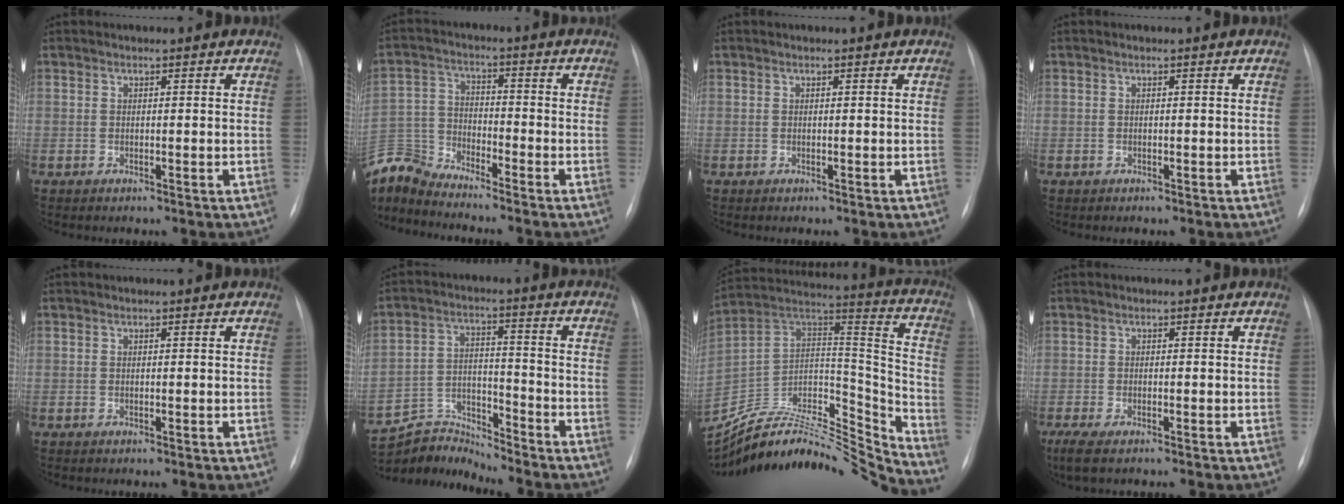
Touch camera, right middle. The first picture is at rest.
{"total": 9.7, "force": [-9.7, 0.4, 1.1], "torque": [-0.041, 0.010, -0.196]}
{"total": 0.0}
{"total": 0.0}
{"total": 0.0}
{"total": 8.2, "force": [-8.0, -0.4, -1.8], "torque": [0.026, 0.028, -0.146]}
{"total": 27.4, "force": [-26.5, 2.6, 6.6], "torque": [-0.112, 0.031, -0.417]}
{"total": 5.0, "force": [-3.7, 1.1, 3.2], "torque": [-0.062, -0.018, -0.058]}